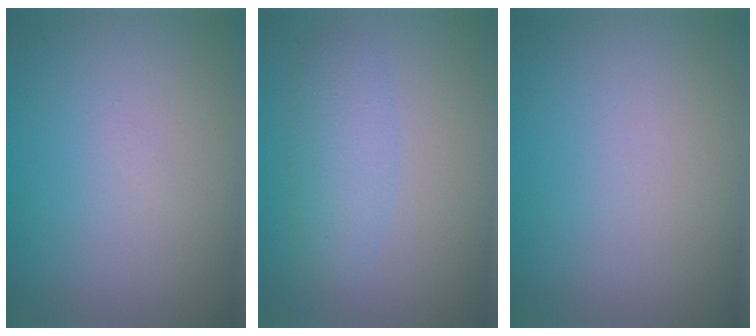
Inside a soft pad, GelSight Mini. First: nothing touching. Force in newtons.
{"total": 2.7, "press": 2.7, "slide": 0.0}
{"total": 0.0}